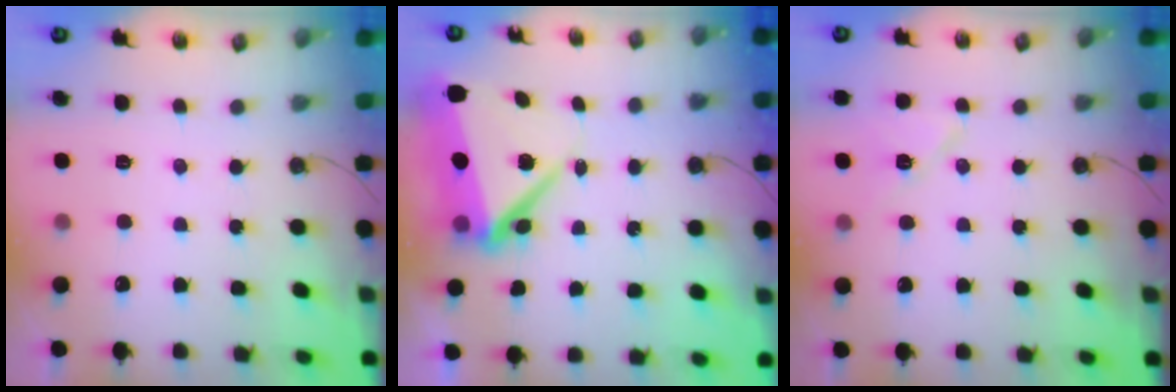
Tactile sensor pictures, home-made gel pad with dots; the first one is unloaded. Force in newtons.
{"total": 10.5, "press": 10.5, "slide": 0.8}
{"total": 7.8, "press": 7.8, "slide": 0.9}